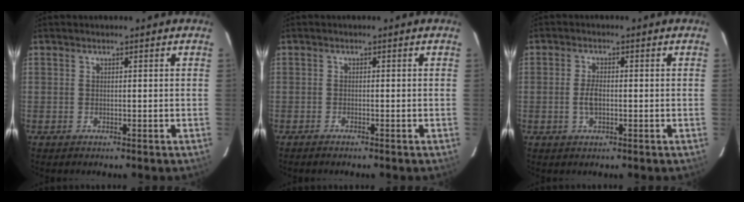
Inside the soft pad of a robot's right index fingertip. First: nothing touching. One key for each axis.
{"total": 1.1, "fx": -1.0, "fy": 0.1, "fz": 0.5, "tx": -0.012, "ty": -0.002, "tz": -0.013}
{"total": 2.7, "fx": -0.5, "fy": 1.1, "fz": 2.4, "tx": -0.055, "ty": 0.001, "tz": -0.009}